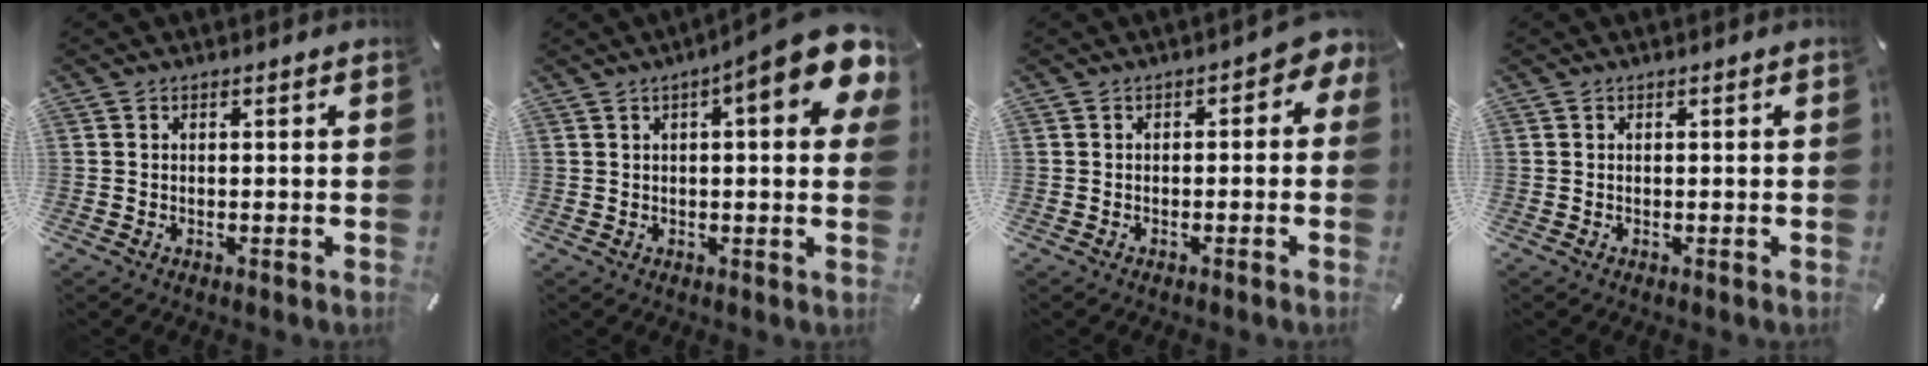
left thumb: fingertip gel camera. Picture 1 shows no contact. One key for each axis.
{"total": 13.5, "fx": 6.0, "fy": 3.0, "fz": 11.7, "tx": -0.157, "ty": -0.034, "tz": 0.091}
{"total": 2.9, "fx": -0.9, "fy": 1.8, "fz": 2.1, "tx": -0.033, "ty": 0.011, "tz": -0.020}
{"total": 0.0}